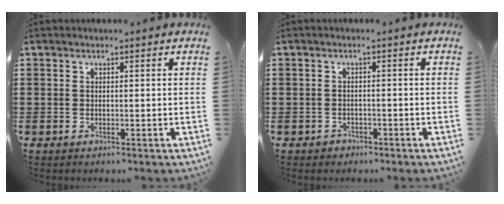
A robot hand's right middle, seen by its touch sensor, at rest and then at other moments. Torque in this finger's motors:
{"motor_torque": [0.44, -0.13, -0.02, 0.01]}